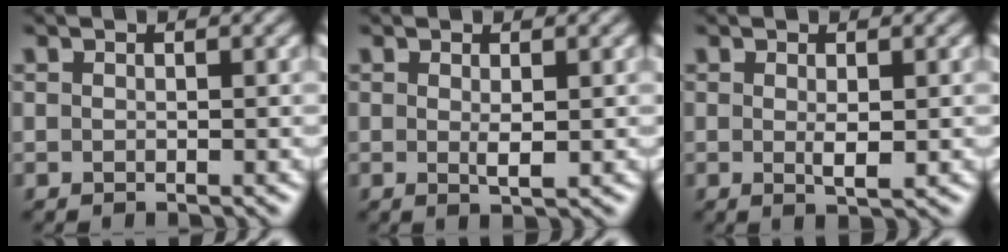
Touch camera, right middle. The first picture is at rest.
{"total": 1.3, "force": [0.2, 0.2, 1.3], "torque": [-0.021, -0.002, 0.002]}
{"total": 1.5, "force": [0.1, 0.3, 1.5], "torque": [-0.025, -0.004, 0.000]}